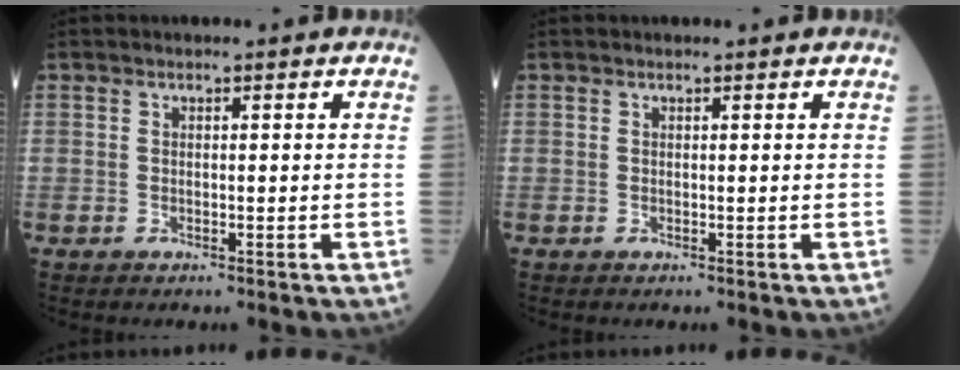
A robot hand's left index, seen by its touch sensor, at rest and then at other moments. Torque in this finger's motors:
{"motor_torque": [0.18, -0.07, -0.02, -0.01]}